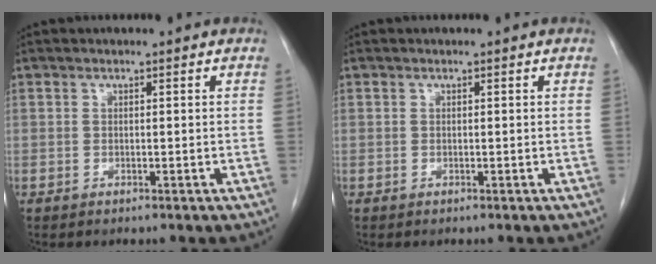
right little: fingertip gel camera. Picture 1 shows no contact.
{"total": 0.0}